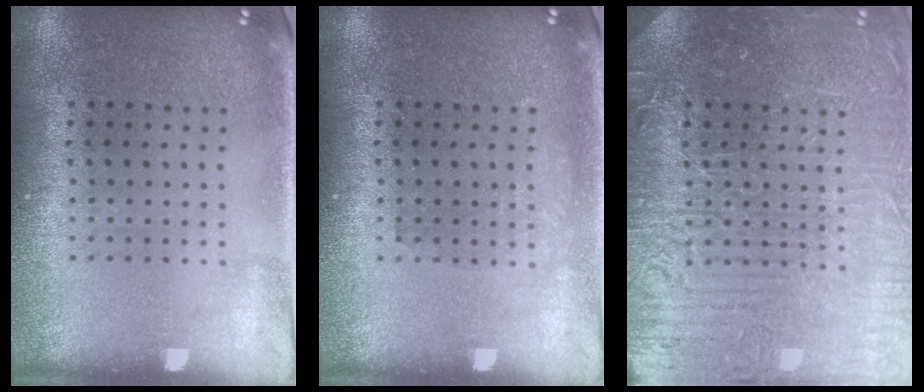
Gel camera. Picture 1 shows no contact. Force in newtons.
{"total": 0.8, "press": 0.8, "slide": 0.1}
{"total": 7.7, "press": 7.6, "slide": 1.0}